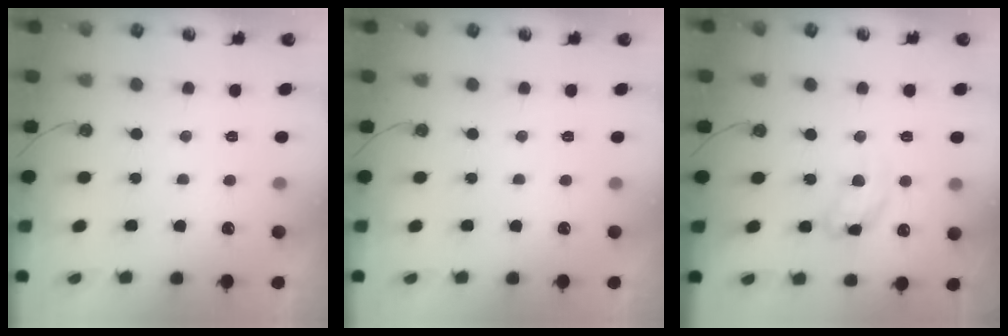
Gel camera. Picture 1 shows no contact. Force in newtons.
{"total": 0.0}
{"total": 11.4, "press": 11.3, "slide": 0.8}